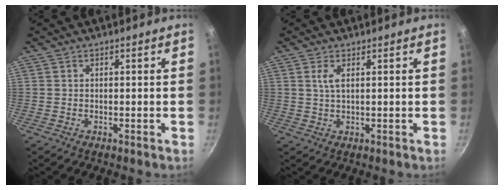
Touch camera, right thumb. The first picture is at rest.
{"total": 2.7, "force": [0.9, 1.0, 2.4], "torque": [-0.050, -0.003, 0.020]}